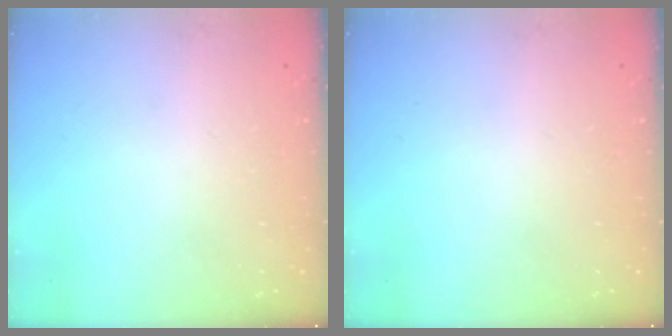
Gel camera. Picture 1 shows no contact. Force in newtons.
{"total": 0.0}